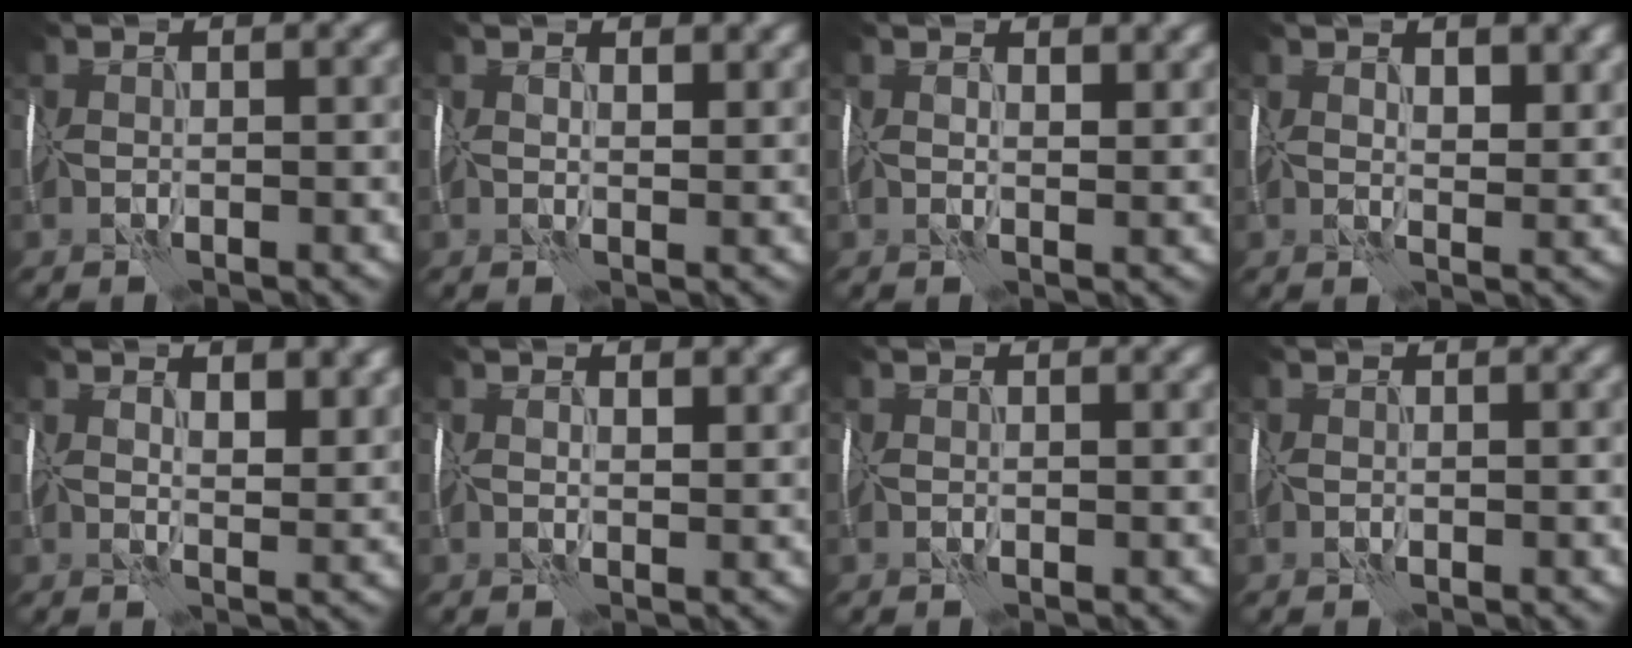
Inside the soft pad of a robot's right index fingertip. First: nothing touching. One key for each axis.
{"total": 2.3, "fx": 1.2, "fy": 1.2, "fz": 1.6, "tx": -0.020, "ty": 0.003, "tz": 0.019}
{"total": 2.7, "fx": 1.4, "fy": 1.3, "fz": 1.8, "tx": -0.023, "ty": 0.002, "tz": 0.021}
{"total": 4.7, "fx": 2.2, "fy": 2.0, "fz": 3.6, "tx": -0.048, "ty": 0.002, "tz": 0.036}
{"total": 4.4, "fx": 2.2, "fy": 1.8, "fz": 3.4, "tx": -0.044, "ty": 0.001, "tz": 0.033}
{"total": 2.1, "fx": 1.0, "fy": 1.0, "fz": 1.5, "tx": -0.019, "ty": 0.003, "tz": 0.018}
{"total": 0.6, "fx": 0.5, "fy": 0.1, "fz": 0.3, "tx": 0.000, "ty": 0.004, "tz": 0.007}
{"total": 0.0}